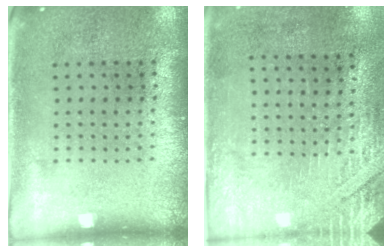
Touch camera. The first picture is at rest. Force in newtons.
{"total": 2.9, "press": 2.5, "slide": 1.5}